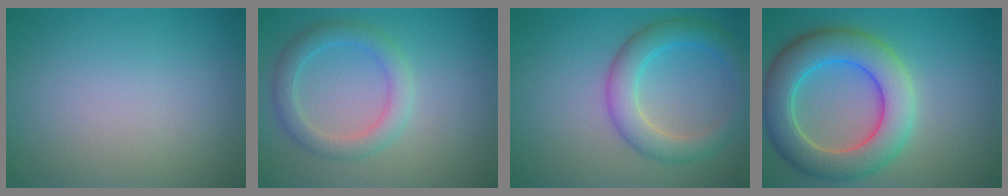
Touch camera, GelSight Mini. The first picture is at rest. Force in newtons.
{"total": 3.1, "press": 3.1, "slide": 0.0}
{"total": 4.5, "press": 4.4, "slide": 0.3}
{"total": 8.3, "press": 8.3, "slide": 0.6}